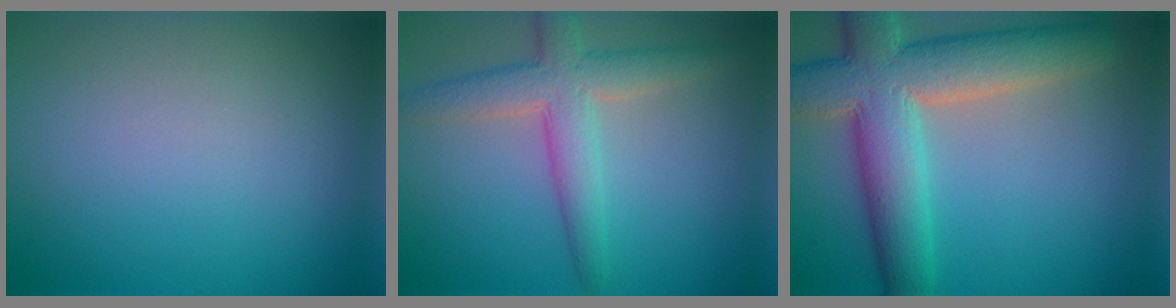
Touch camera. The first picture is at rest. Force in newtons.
{"total": 4.8, "press": 4.8, "slide": 0.4}
{"total": 10.2, "press": 10.2, "slide": 0.9}